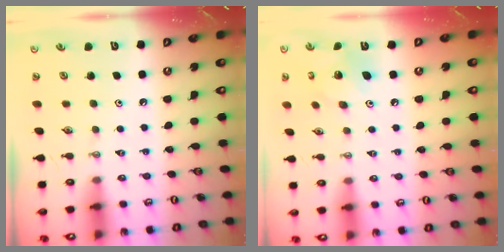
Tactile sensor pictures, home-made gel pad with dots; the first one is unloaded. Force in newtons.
{"total": 8.5, "press": 8.4, "slide": 0.6}